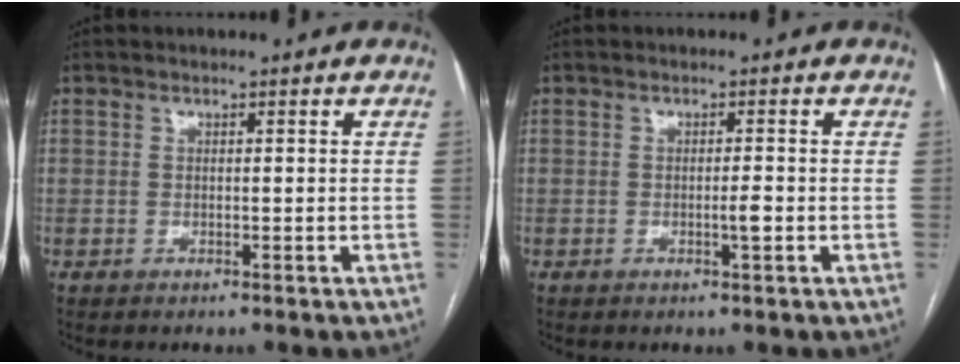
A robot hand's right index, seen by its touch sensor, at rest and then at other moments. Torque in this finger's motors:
{"motor_torque": [0.55, -0.10, 0.25, 0.05]}